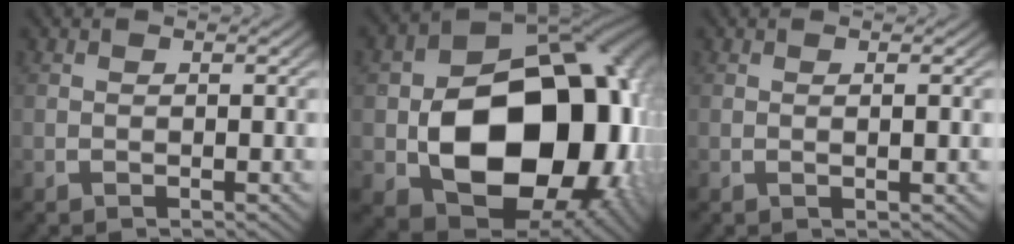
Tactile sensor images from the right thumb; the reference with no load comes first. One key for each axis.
{"total": 27.1, "fx": -3.0, "fy": 18.1, "fz": 20.0, "tx": -0.348, "ty": -0.091, "tz": -0.005}
{"total": 0.7, "fx": 0.2, "fy": 0.1, "fz": 0.7, "tx": -0.013, "ty": 0.001, "tz": 0.003}